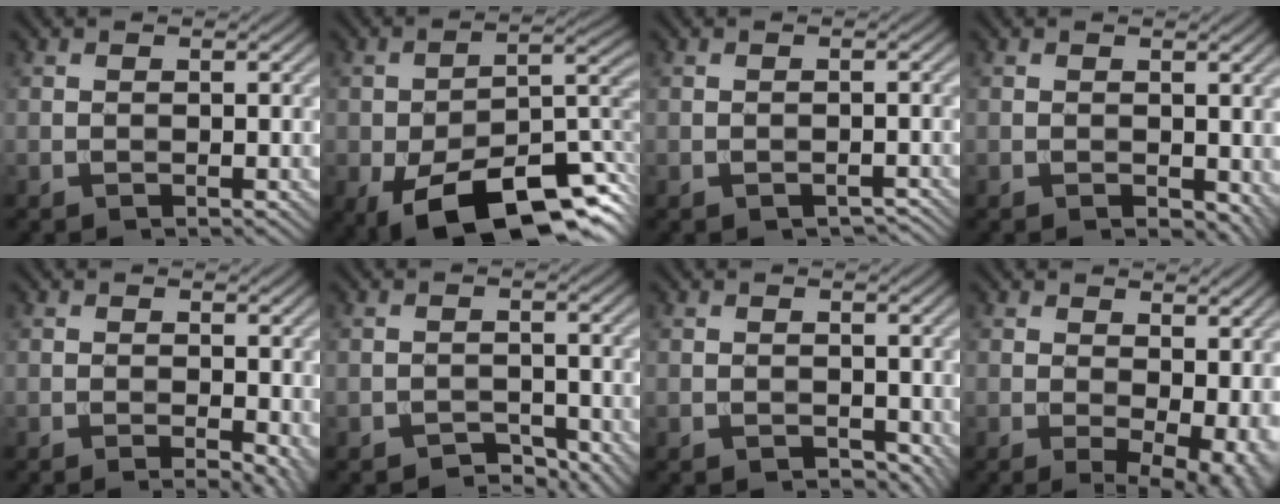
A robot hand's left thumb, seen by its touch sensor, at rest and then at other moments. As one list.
[{"total": 16.9, "force": [-9.3, 7.7, 11.9], "torque": [-0.167, -0.030, -0.153]}, {"total": 1.5, "force": [-1.1, 0.7, 0.8], "torque": [-0.011, 0.000, -0.012]}, {"total": 2.3, "force": [0.1, 1.6, 1.7], "torque": [-0.026, -0.009, 0.006]}, {"total": 3.5, "force": [-1.1, 1.2, 3.1], "torque": [-0.042, -0.006, -0.013]}, {"total": 2.4, "force": [-1.9, 1.2, 0.8], "torque": [-0.005, 0.003, -0.032]}, {"total": 1.4, "force": [0.2, 1.2, 0.7], "torque": [-0.021, -0.010, 0.004]}, {"total": 8.0, "force": [0.3, 4.4, 6.7], "torque": [-0.083, -0.012, 0.017]}]